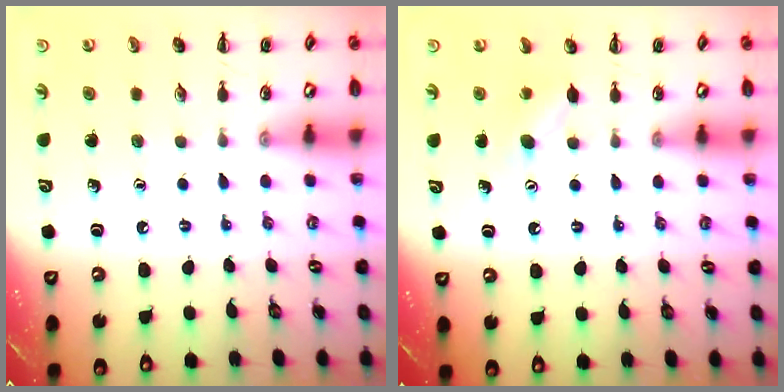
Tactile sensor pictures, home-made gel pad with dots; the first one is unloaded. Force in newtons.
{"total": 3.4, "press": 3.3, "slide": 0.7}